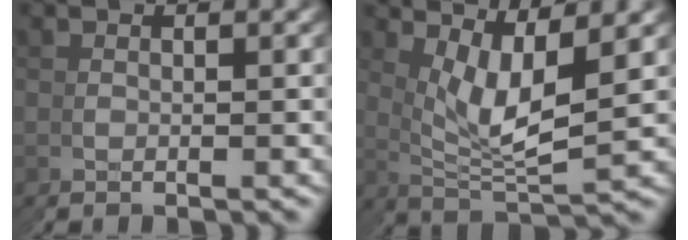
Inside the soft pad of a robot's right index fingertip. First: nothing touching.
{"total": 4.4, "force": [1.6, 2.0, 3.5], "torque": [-0.069, -0.008, 0.028]}